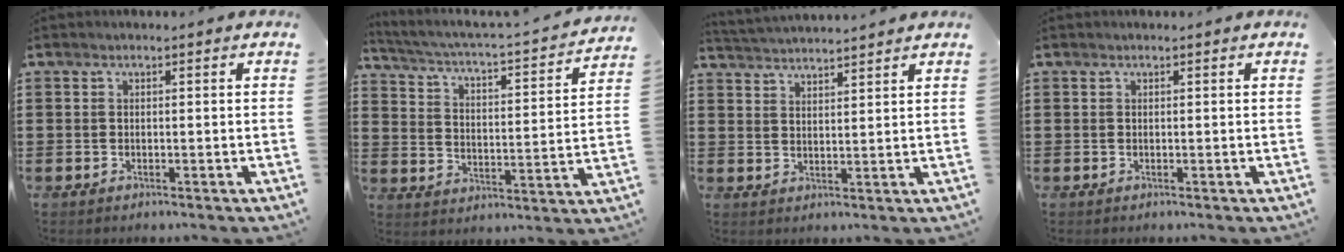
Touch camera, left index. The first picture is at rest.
{"total": 2.0, "force": [1.4, -0.1, 1.4], "torque": [-0.043, -0.029, 0.009]}
{"total": 2.7, "force": [2.7, -0.5, -0.2], "torque": [-0.008, -0.012, 0.048]}
{"total": 0.0}